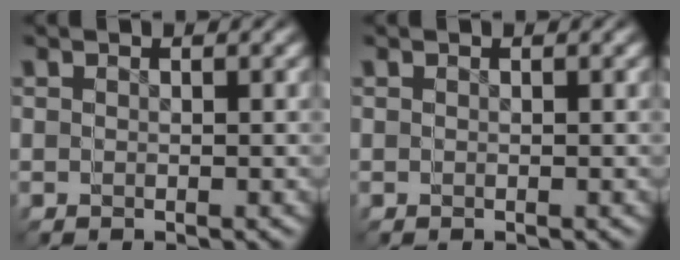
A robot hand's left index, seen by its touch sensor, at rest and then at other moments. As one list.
[{"total": 0.0}]